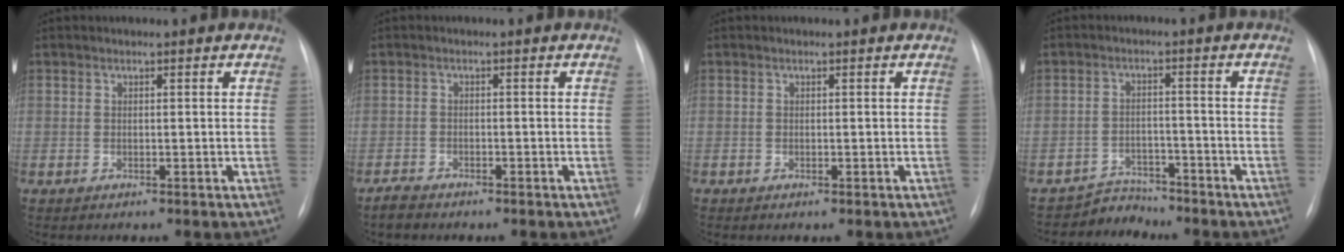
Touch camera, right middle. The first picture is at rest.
{"total": 1.7, "force": [-1.6, 0.5, 0.4], "torque": [-0.015, -0.002, -0.029]}
{"total": 0.0}
{"total": 4.0, "force": [-3.6, 1.0, -1.4], "torque": [0.028, 0.004, -0.061]}